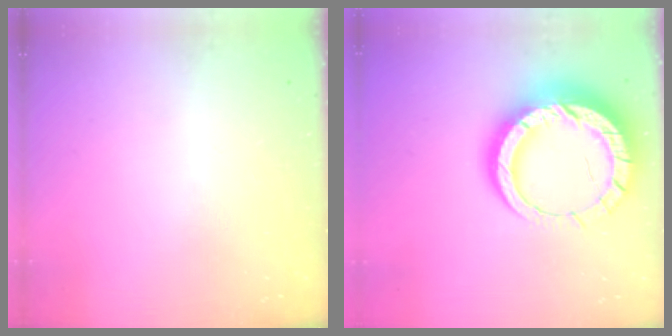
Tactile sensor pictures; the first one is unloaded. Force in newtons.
{"total": 18.7, "press": 18.6, "slide": 1.5}